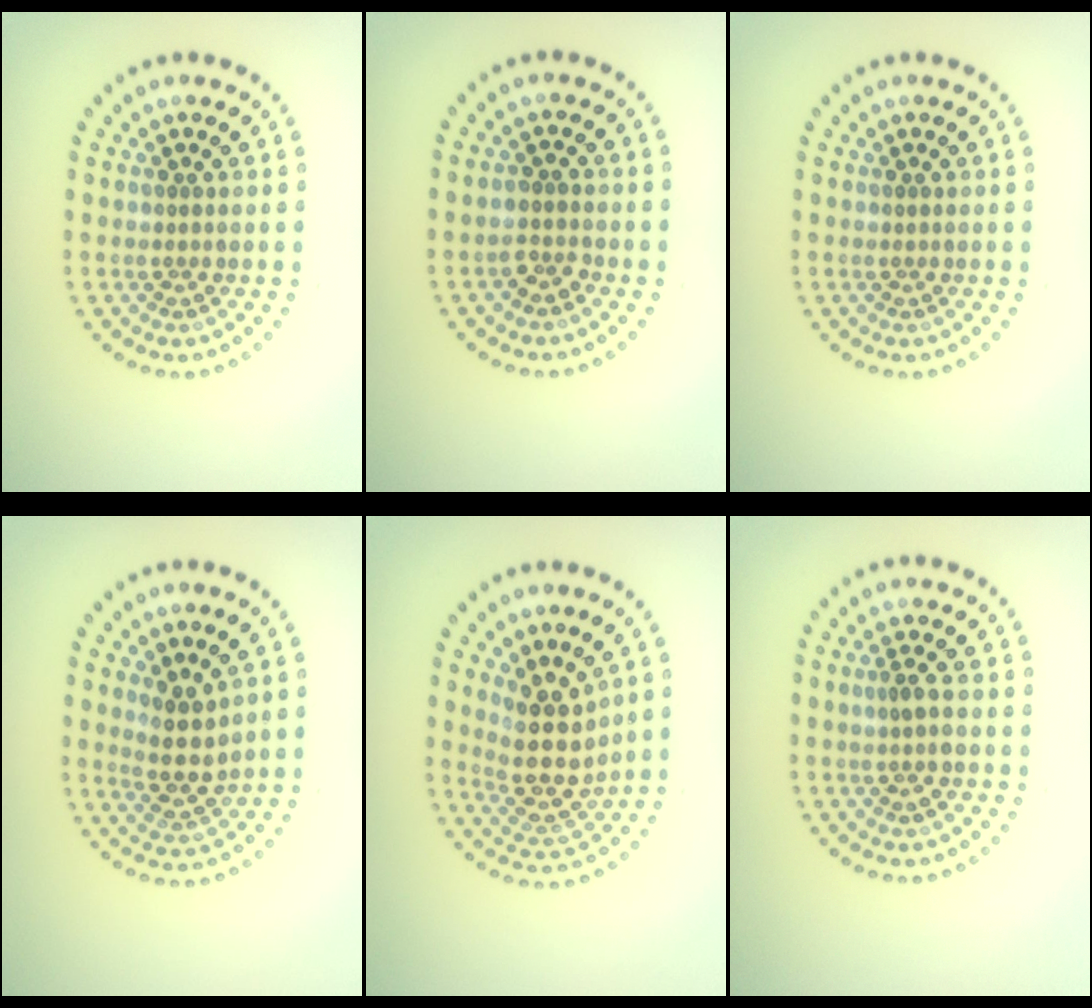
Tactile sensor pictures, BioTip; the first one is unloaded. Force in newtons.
{"total": 1.1, "press": 1.0, "slide": 0.5}
{"total": 0.0}
{"total": 2.8, "press": 2.3, "slide": 1.6}
{"total": 4.4, "press": 3.7, "slide": 2.4}
{"total": 1.1, "press": 1.0, "slide": 0.4}